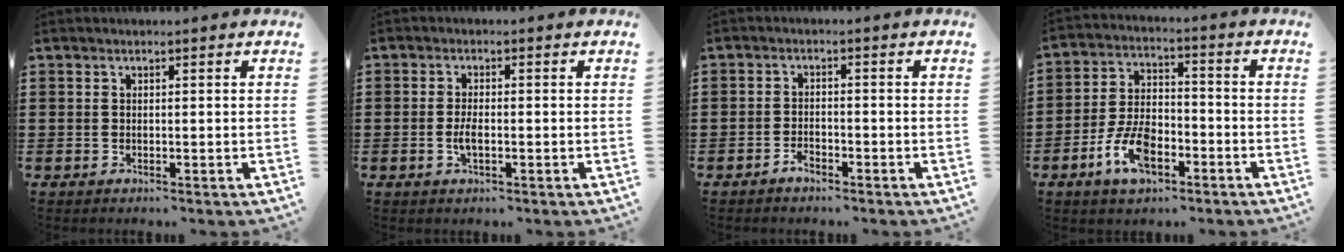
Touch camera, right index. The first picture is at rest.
{"total": 2.7, "force": [-0.6, 0.9, 2.5], "torque": [-0.053, -0.002, -0.014]}
{"total": 1.9, "force": [-1.6, 0.6, 0.7], "torque": [-0.018, 0.002, -0.032]}
{"total": 8.4, "force": [-4.2, 4.3, 5.8], "torque": [-0.134, 0.006, -0.082]}